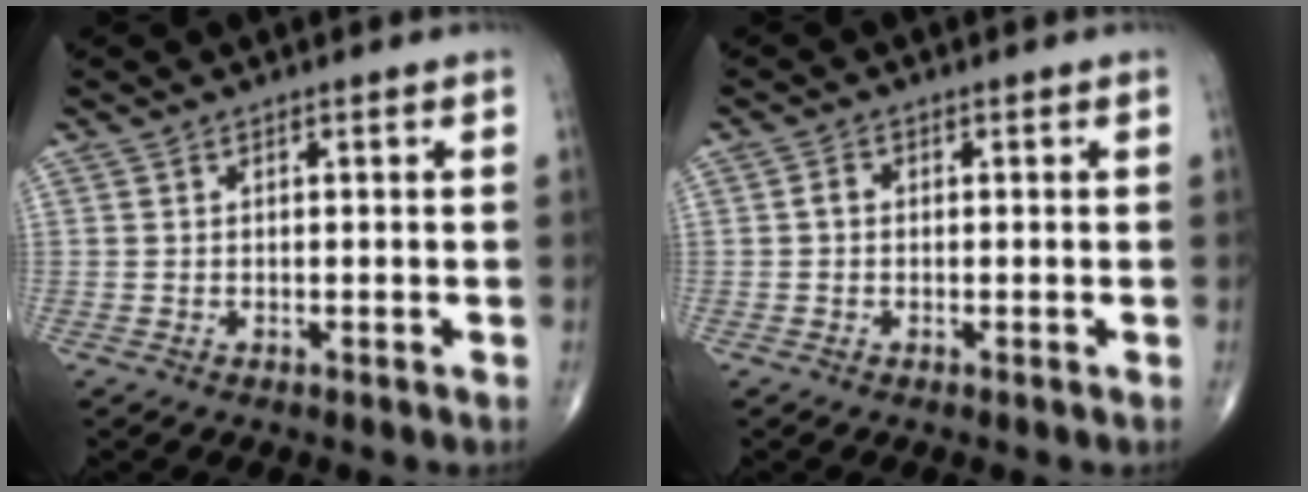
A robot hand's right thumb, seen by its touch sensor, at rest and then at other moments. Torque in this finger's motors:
{"motor_torque": [-0.01, -0.13, 0.34, 0.10, 0.00]}